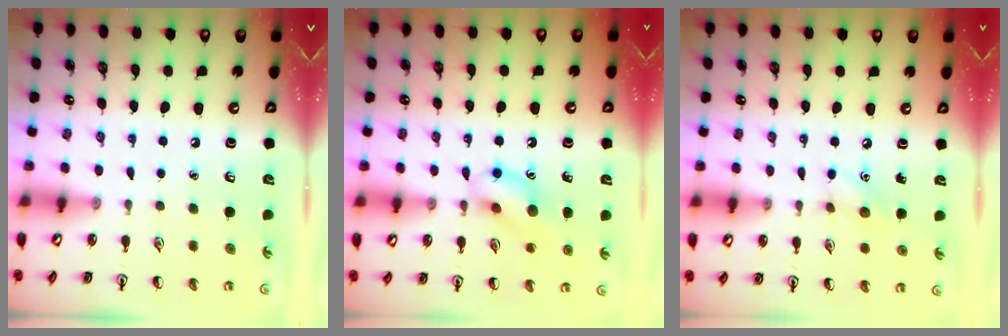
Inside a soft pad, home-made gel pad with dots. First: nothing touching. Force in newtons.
{"total": 10.1, "press": 10.0, "slide": 1.3}
{"total": 6.3, "press": 6.1, "slide": 1.4}